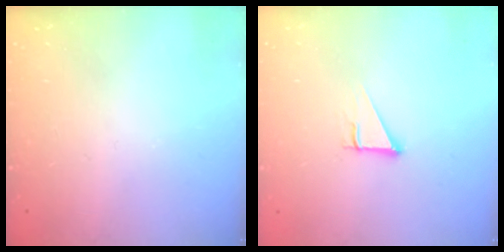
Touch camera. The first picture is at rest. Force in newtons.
{"total": 3.0, "press": 3.0, "slide": 0.1}